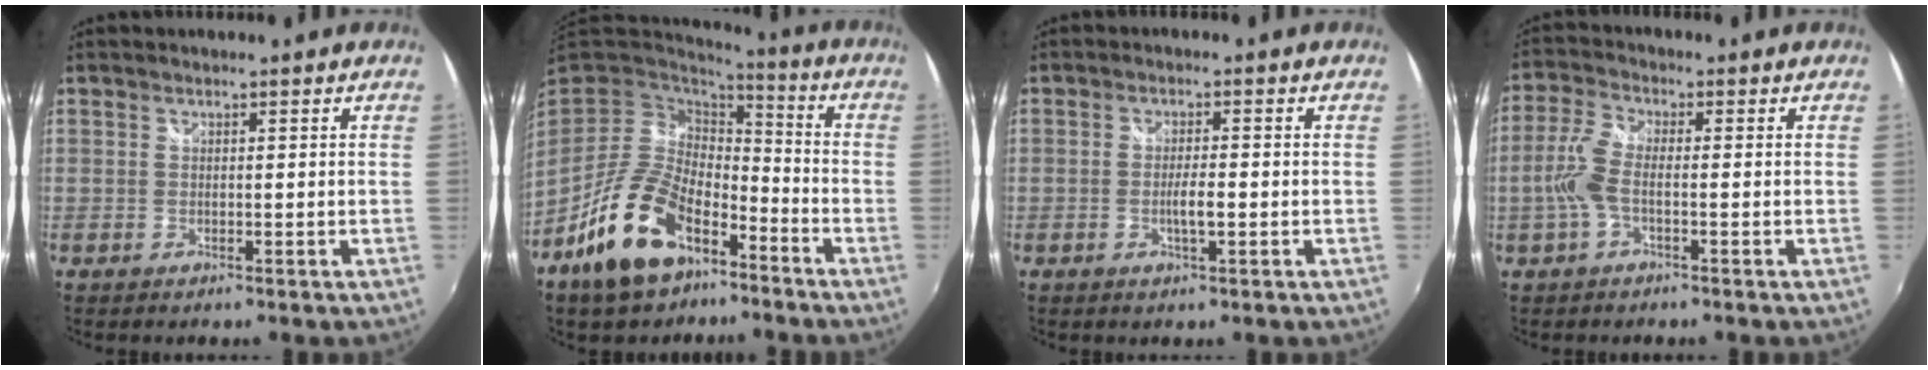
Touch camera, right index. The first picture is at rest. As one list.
[{"total": 16.8, "force": [-9.5, 9.1, 10.4], "torque": [-0.213, -0.002, -0.159]}, {"total": 2.9, "force": [-0.8, 0.4, 2.8], "torque": [-0.050, 0.000, -0.013]}, {"total": 5.8, "force": [-1.4, 1.8, 5.4], "torque": [-0.126, 0.006, -0.031]}]